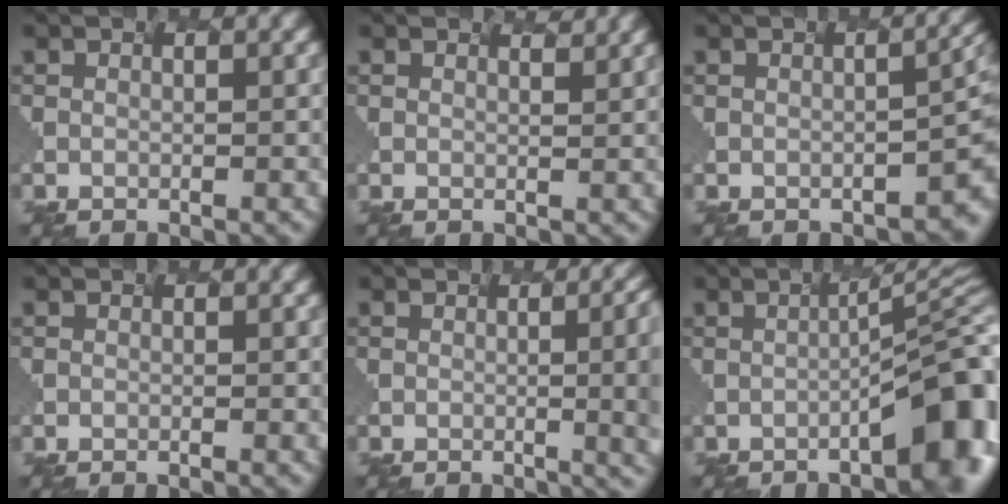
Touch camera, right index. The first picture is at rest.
{"total": 1.7, "force": [1.7, 0.3, -0.1], "torque": [0.009, -0.002, 0.010]}
{"total": 4.8, "force": [-1.0, 1.8, 4.4], "torque": [-0.037, 0.002, 0.002]}
{"total": 0.8, "force": [-0.1, 0.3, 0.7], "torque": [-0.003, 0.000, -0.002]}
{"total": 10.7, "force": [0.0, 5.6, 9.1], "torque": [-0.027, 0.020, 0.012]}
{"total": 9.5, "force": [-2.5, 2.4, 8.8], "torque": [-0.094, 0.007, -0.028]}